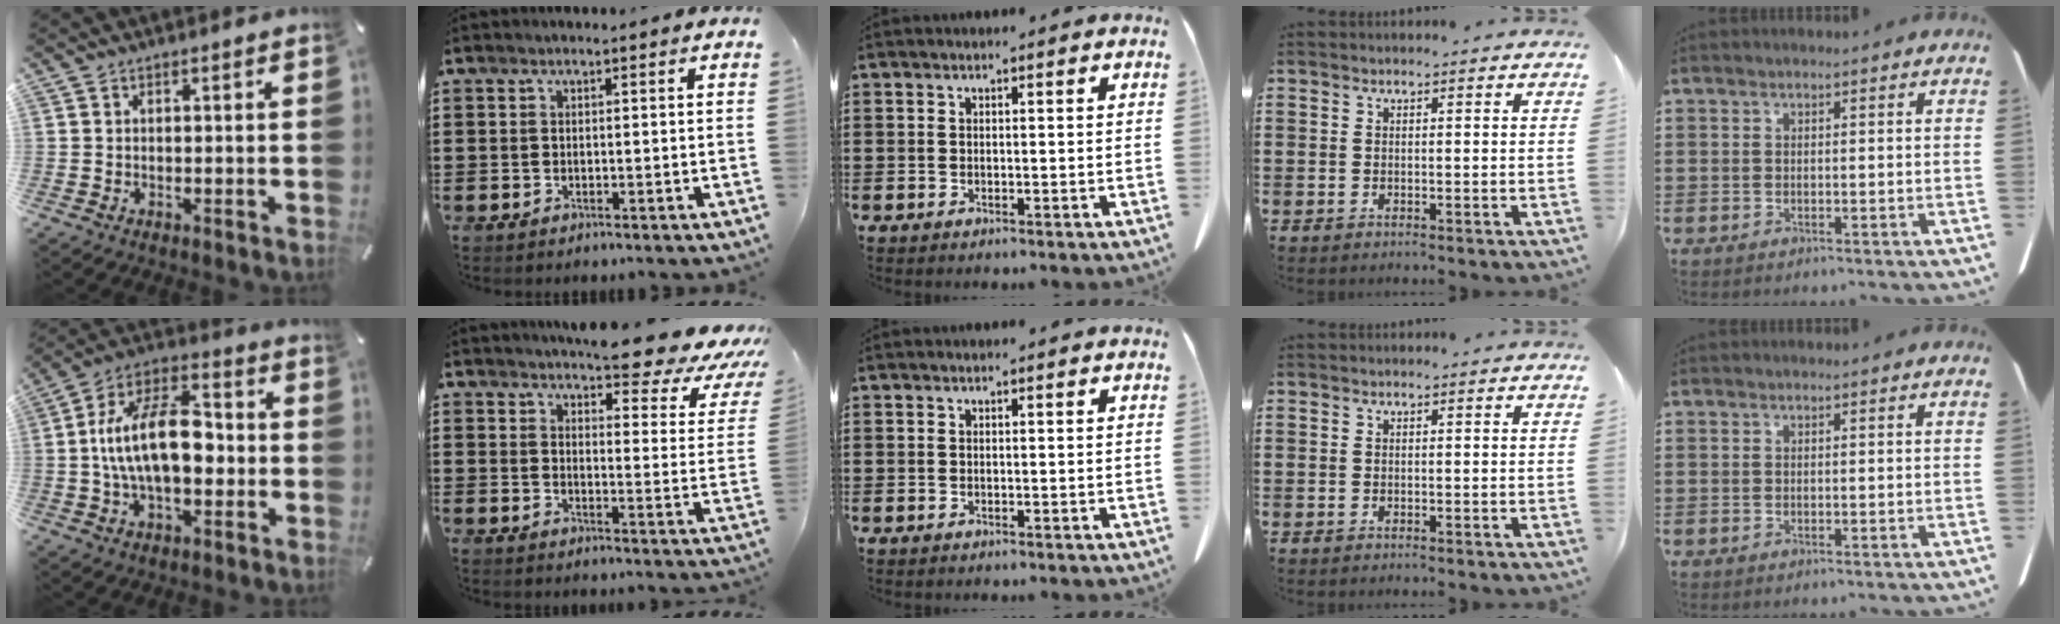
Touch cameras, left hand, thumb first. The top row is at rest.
{"thumb": {"total": 17.2, "force": [-1.4, 9.9, 14.1], "torque": [-0.268, 0.013, -0.026]}, "index": {"total": 7.7, "force": [6.9, 0.6, 3.4], "torque": [-0.065, -0.054, 0.115]}}